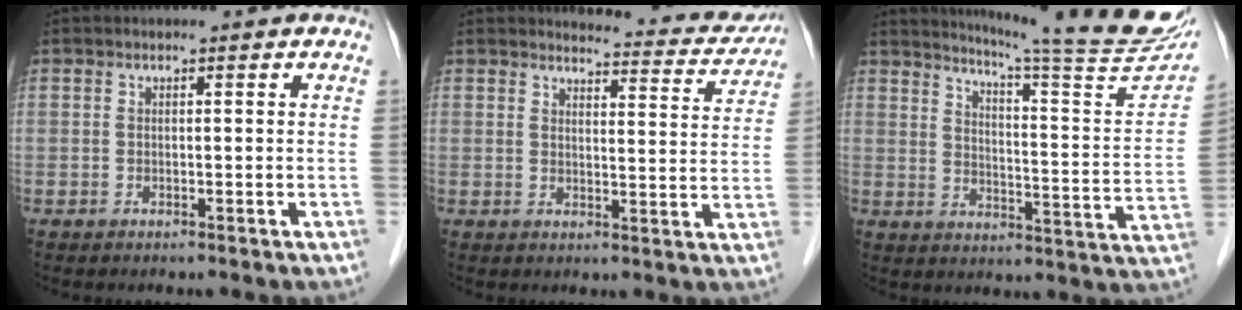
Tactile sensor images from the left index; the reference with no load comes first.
{"total": 9.6, "force": [9.5, 1.4, 0.7], "torque": [0.004, -0.033, 0.095]}
{"total": 20.8, "force": [18.6, -0.5, 9.3], "torque": [-0.142, -0.080, 0.231]}